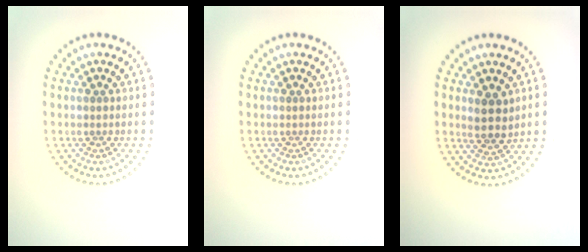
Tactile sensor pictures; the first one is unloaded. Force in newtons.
{"total": 0.0}
{"total": 2.9, "press": 2.6, "slide": 1.3}